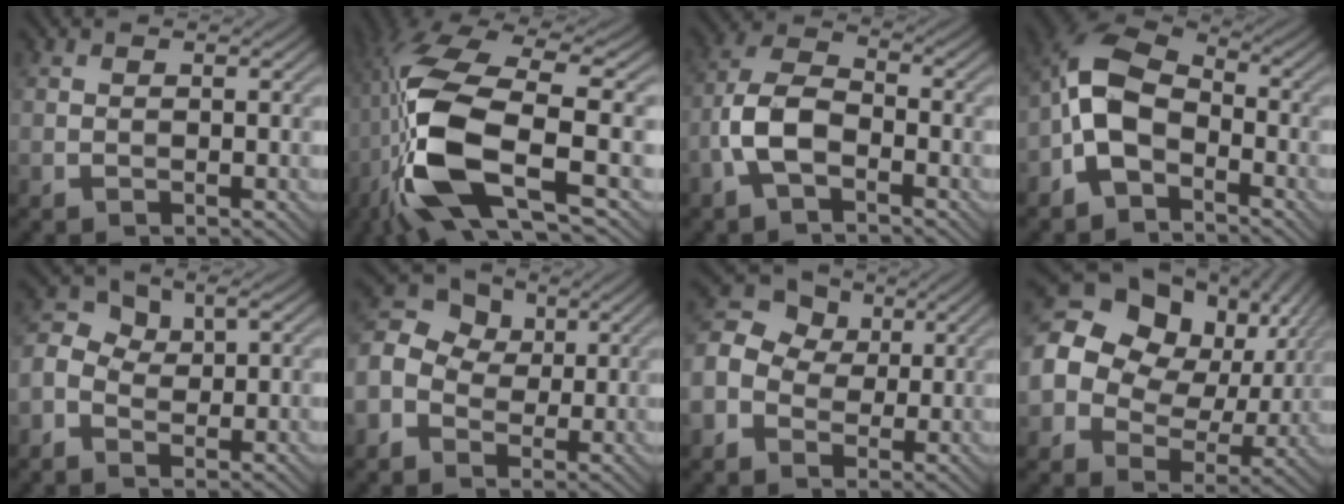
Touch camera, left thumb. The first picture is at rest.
{"total": 14.5, "force": [-3.4, 5.1, 13.1], "torque": [-0.311, -0.005, -0.063]}
{"total": 6.5, "force": [-3.0, 3.1, 4.8], "torque": [-0.106, 0.013, -0.071]}
{"total": 8.7, "force": [-3.6, 5.4, 5.8], "torque": [-0.126, 0.009, -0.088]}
{"total": 3.8, "force": [-0.5, 2.7, 2.6], "torque": [-0.065, 0.012, -0.017]}
{"total": 9.6, "force": [-0.4, 7.9, 5.3], "torque": [-0.150, 0.015, -0.025]}
{"total": 10.3, "force": [0.1, 8.5, 5.8], "torque": [-0.161, 0.023, -0.014]}
{"total": 20.0, "force": [5.5, 15.9, 10.9], "torque": [-0.254, 0.038, 0.099]}